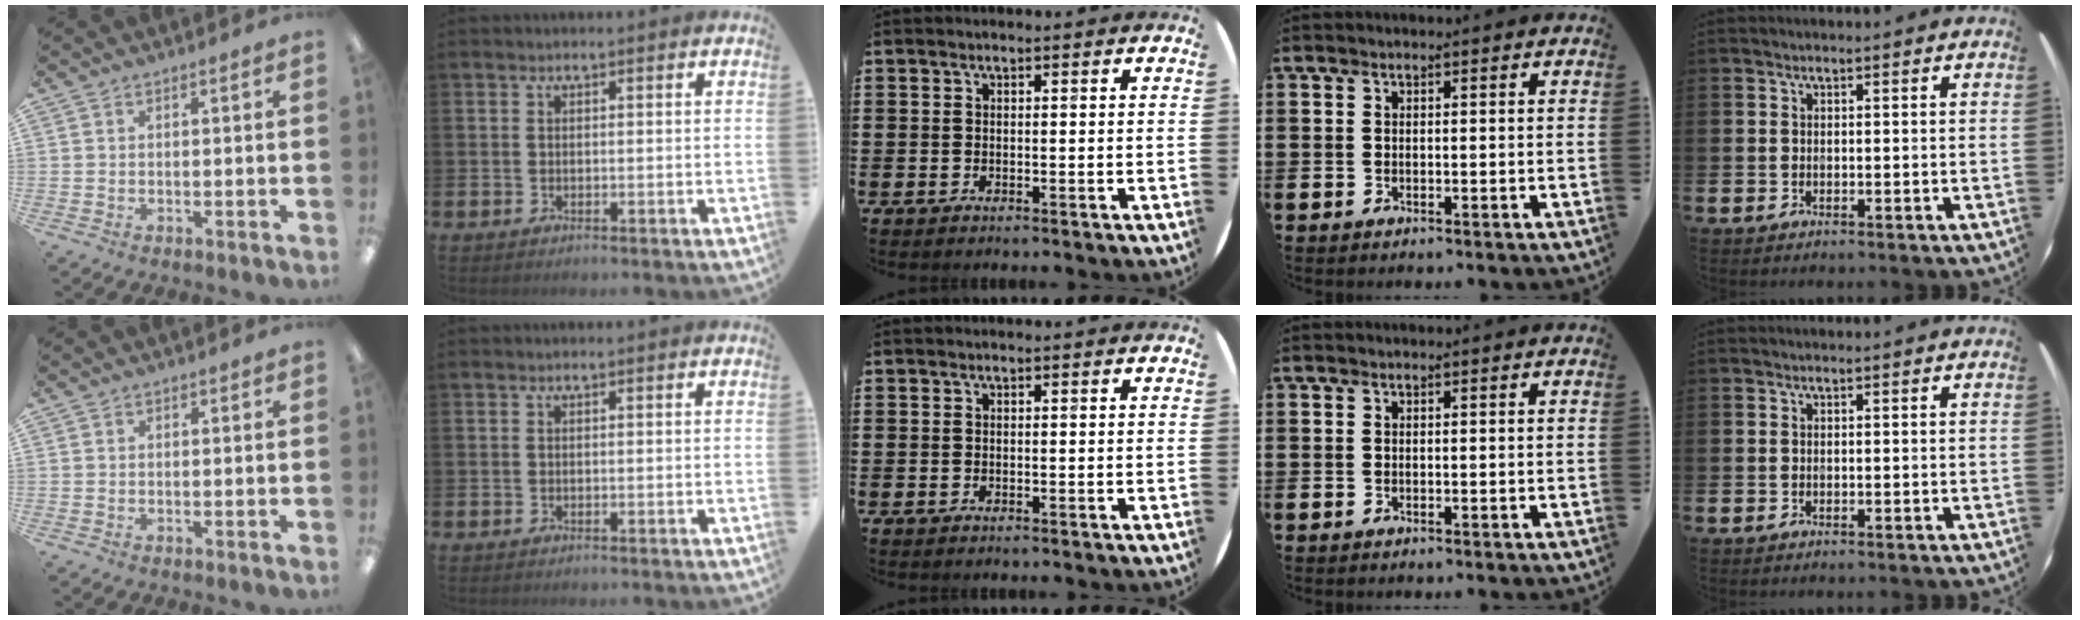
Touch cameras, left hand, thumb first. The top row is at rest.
{}